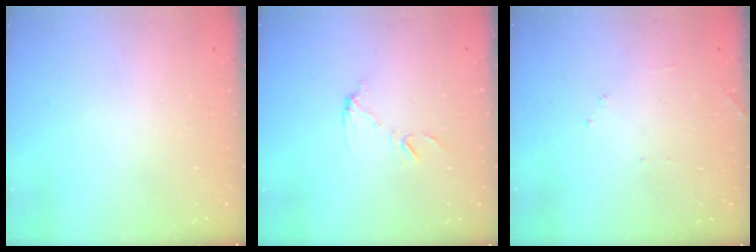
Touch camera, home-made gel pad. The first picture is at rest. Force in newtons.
{"total": 6.1, "press": 6.1, "slide": 0.4}
{"total": 6.9, "press": 6.9, "slide": 0.3}